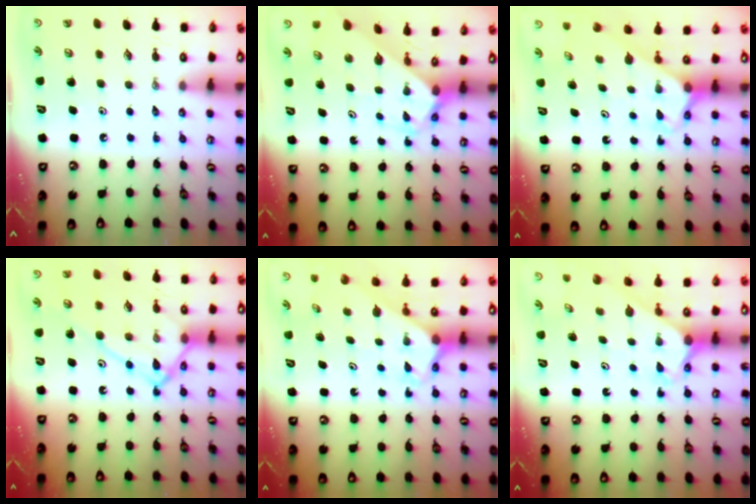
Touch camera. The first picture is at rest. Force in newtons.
{"total": 2.4, "press": 2.4, "slide": 0.2}
{"total": 2.6, "press": 2.6, "slide": 0.2}
{"total": 14.0, "press": 13.9, "slide": 1.7}
{"total": 2.4, "press": 2.4, "slide": 0.1}
{"total": 2.4, "press": 2.4, "slide": 0.3}